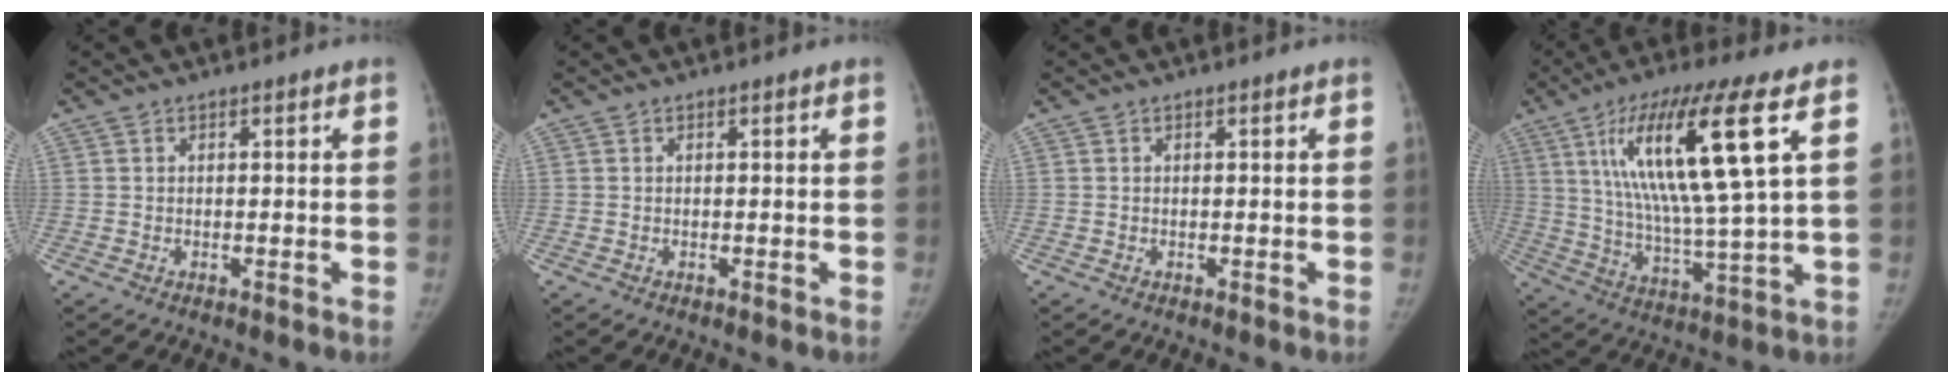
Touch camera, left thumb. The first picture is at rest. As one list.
[{"total": 0.0}, {"total": 0.0}, {"total": 19.9, "force": [7.2, 2.6, 18.4], "torque": [-0.346, -0.026, 0.121]}]